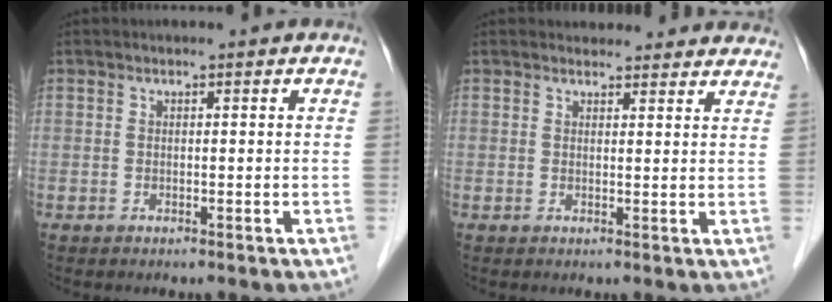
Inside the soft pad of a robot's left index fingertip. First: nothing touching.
{"total": 8.7, "force": [8.2, 2.6, 1.4], "torque": [0.010, 0.013, 0.073]}